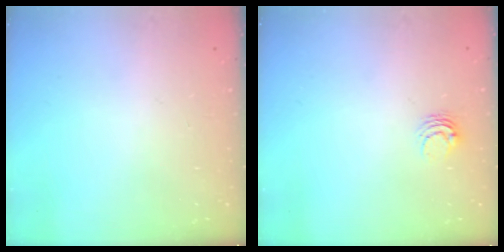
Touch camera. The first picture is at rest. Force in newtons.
{"total": 4.7, "press": 4.7, "slide": 0.2}